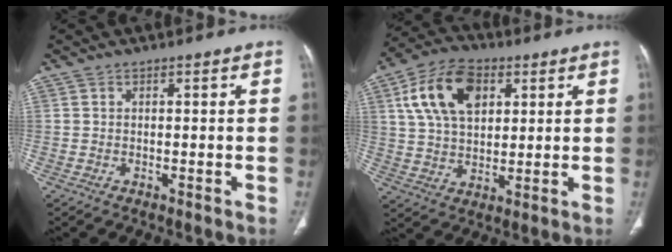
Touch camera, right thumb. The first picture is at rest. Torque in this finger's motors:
{"motor_torque": [-0.37, 1.14, 0.47, -0.40, 0.12]}